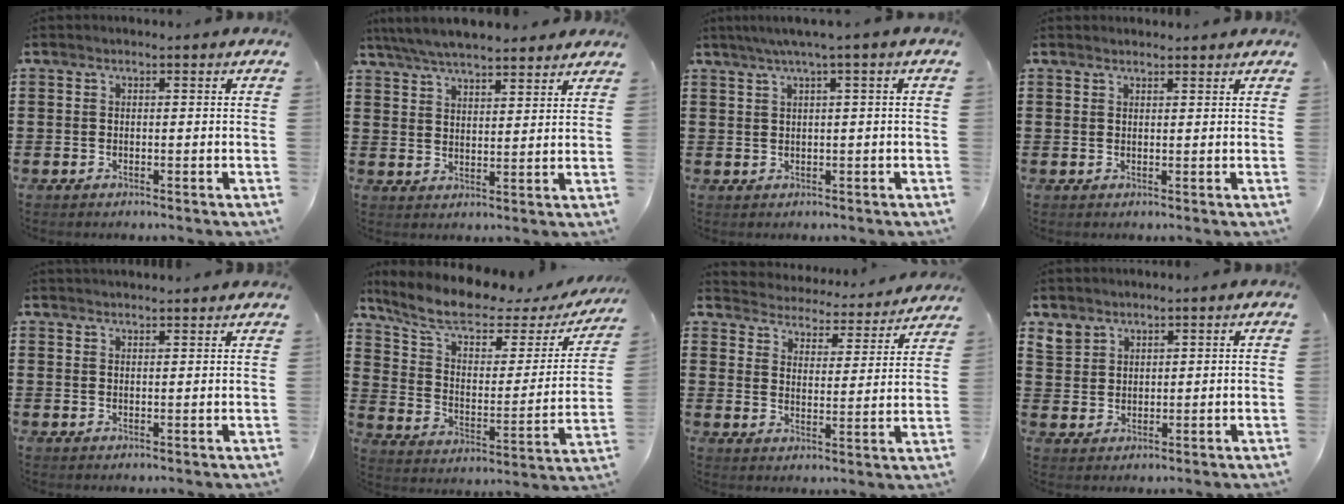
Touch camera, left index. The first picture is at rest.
{"total": 5.9, "force": [5.6, 0.7, 1.7], "torque": [-0.051, -0.016, 0.103]}
{"total": 2.2, "force": [0.7, -0.3, 2.1], "torque": [-0.038, -0.004, 0.011]}
{"total": 1.2, "force": [1.2, 0.2, 0.1], "torque": [-0.004, 0.001, 0.023]}
{"total": 1.7, "force": [1.7, -0.1, 0.1], "torque": [-0.005, 0.000, 0.035]}
{"total": 9.2, "force": [7.2, 2.2, 5.3], "torque": [-0.131, -0.043, 0.124]}
{"total": 3.9, "force": [3.9, 0.0, -0.4], "torque": [-0.019, -0.038, 0.061]}
{"total": 3.0, "force": [2.4, 1.8, 0.2], "torque": [-0.015, 0.005, 0.048]}